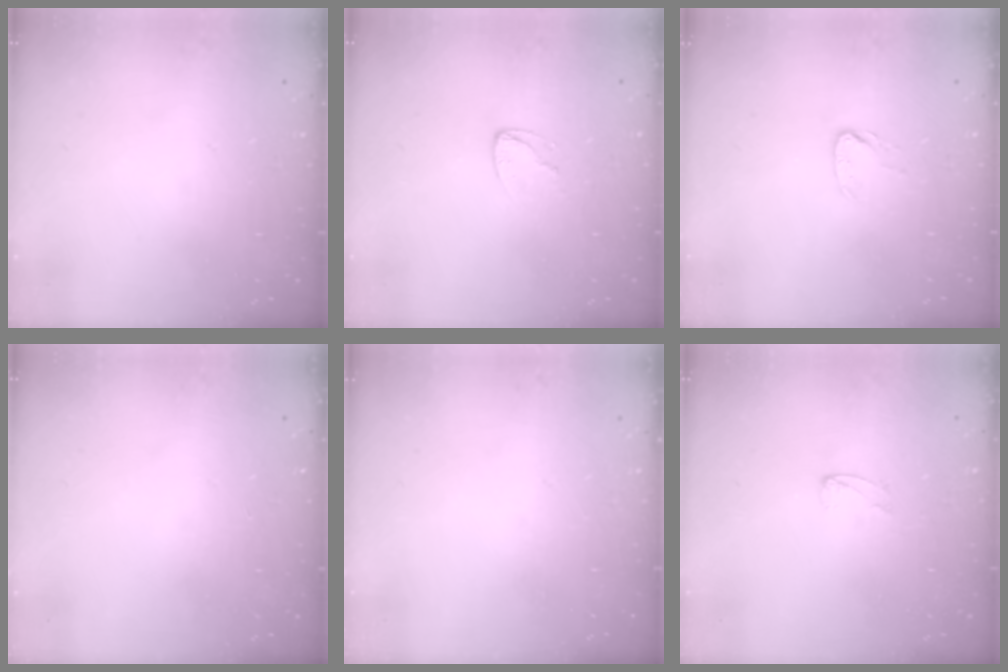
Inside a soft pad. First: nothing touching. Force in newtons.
{"total": 4.6, "press": 4.5, "slide": 0.2}
{"total": 3.4, "press": 3.4, "slide": 0.3}
{"total": 0.0}
{"total": 0.0}
{"total": 1.7, "press": 1.7, "slide": 0.1}